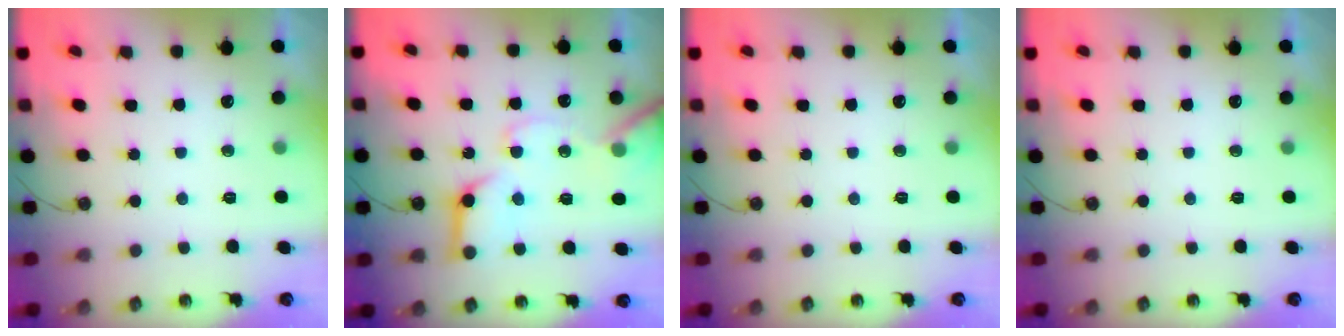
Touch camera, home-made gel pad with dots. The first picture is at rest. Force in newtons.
{"total": 17.3, "press": 17.2, "slide": 2.3}
{"total": 0.0}
{"total": 0.0}